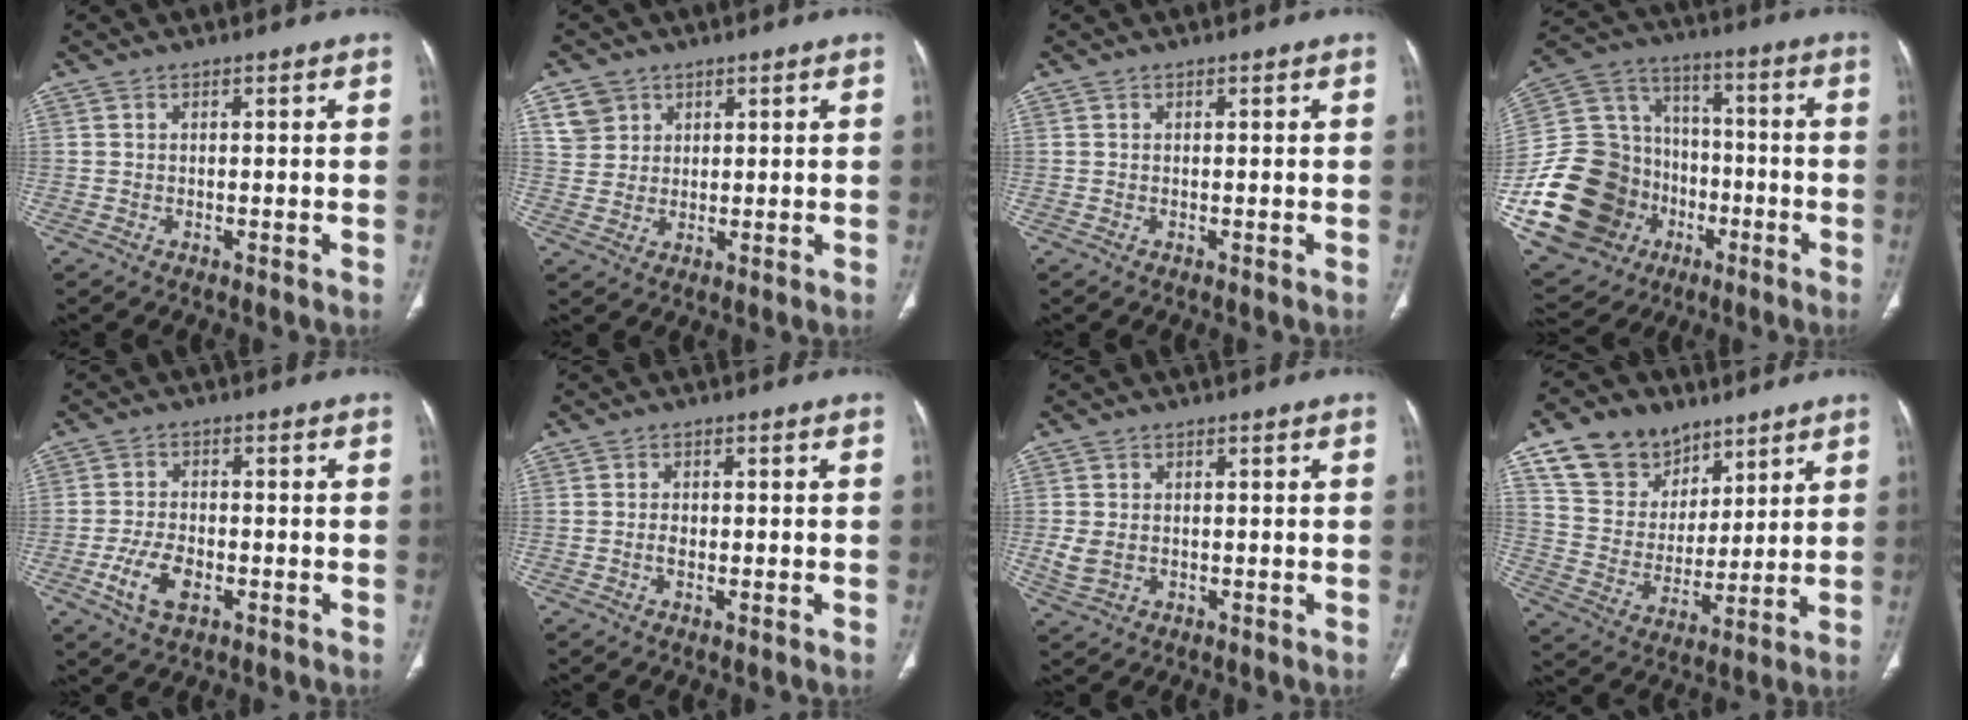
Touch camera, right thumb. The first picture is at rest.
{"total": 4.4, "force": [2.4, 3.7, 0.7], "torque": [0.003, -0.010, 0.049]}
{"total": 0.0}
{"total": 26.3, "force": [-7.8, 21.9, 12.2], "torque": [-0.230, 0.101, -0.115]}
{"total": 6.7, "force": [-2.6, 3.6, 5.0], "torque": [-0.102, 0.009, -0.047]}
{"total": 1.7, "force": [-0.4, 1.0, 1.3], "torque": [-0.026, 0.003, -0.008]}
{"total": 3.7, "force": [-0.4, 2.7, 2.4], "torque": [-0.056, 0.000, 0.000]}
{"total": 15.1, "force": [9.9, 10.2, 4.9], "torque": [-0.052, -0.042, 0.189]}